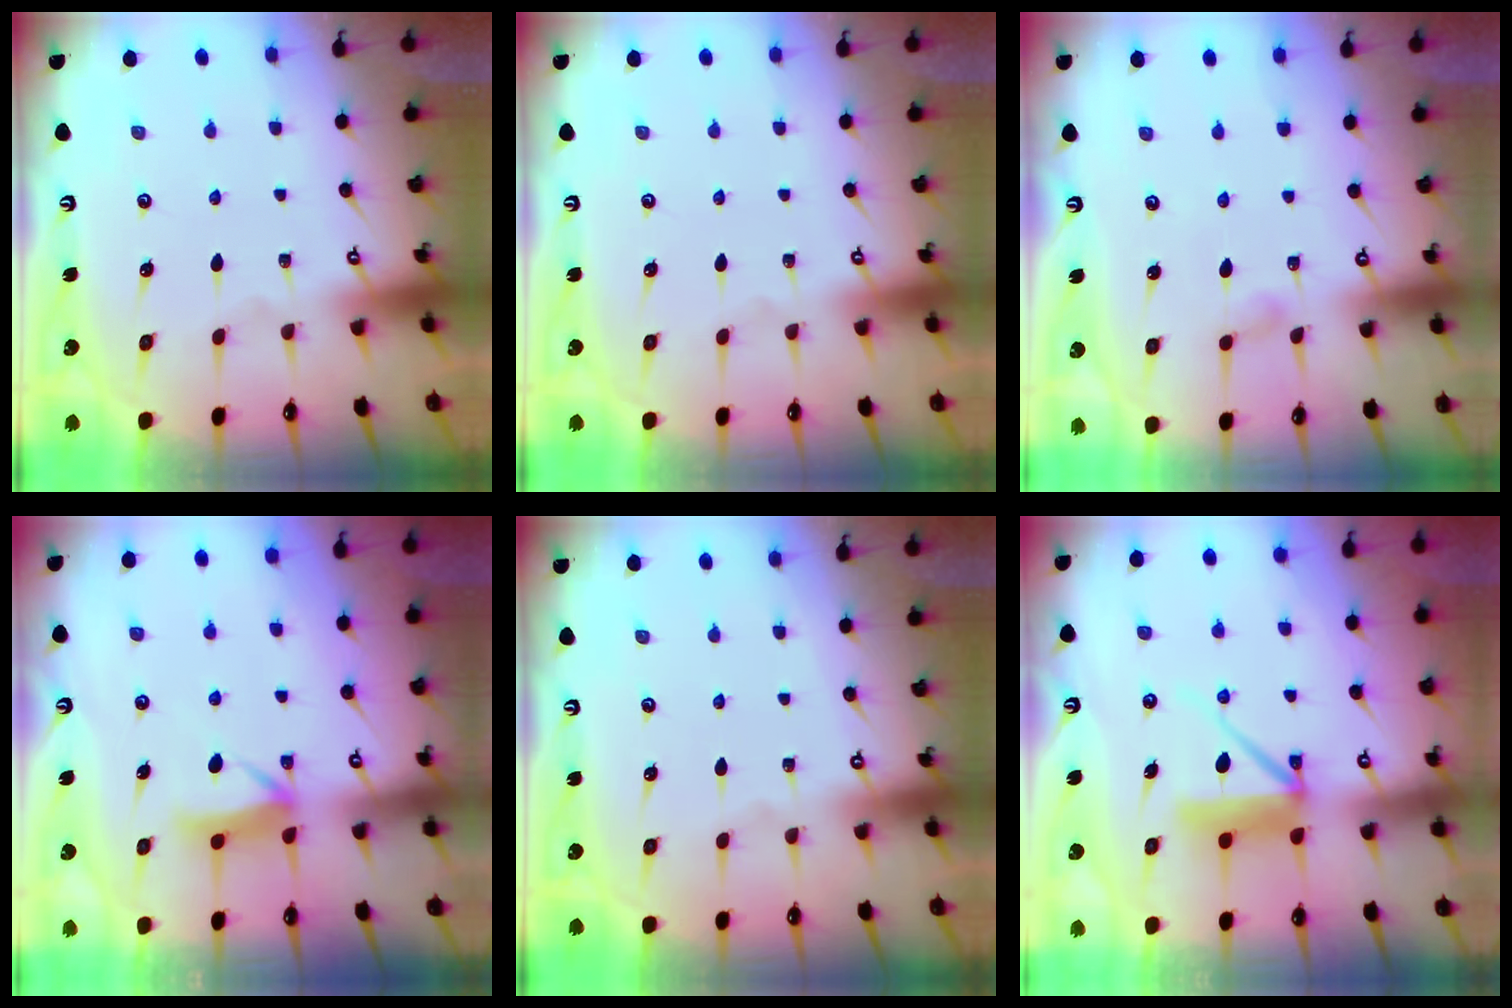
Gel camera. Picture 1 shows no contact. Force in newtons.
{"total": 0.0}
{"total": 5.2, "press": 5.1, "slide": 0.7}
{"total": 7.2, "press": 7.2, "slide": 0.8}
{"total": 0.0}
{"total": 9.6, "press": 9.5, "slide": 0.9}